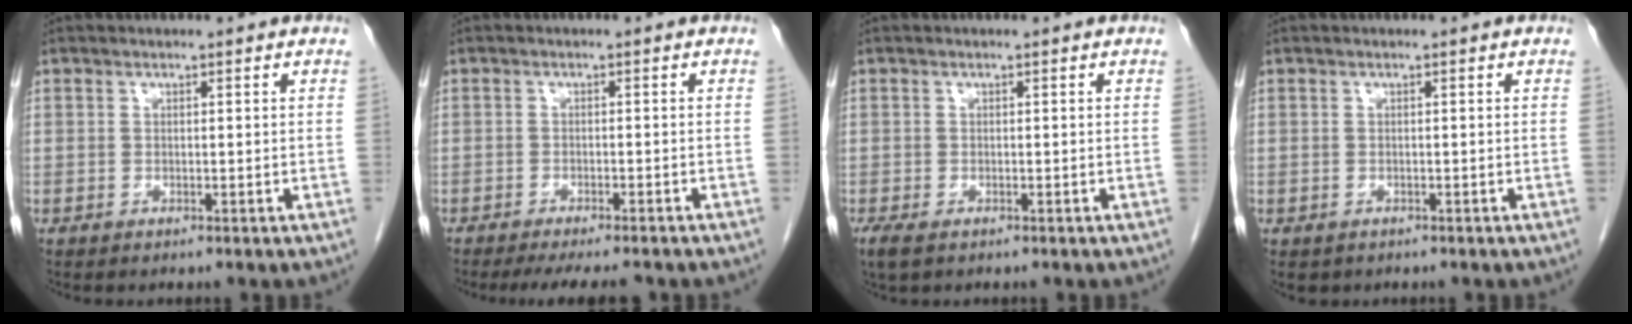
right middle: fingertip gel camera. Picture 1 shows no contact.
{"total": 8.5, "force": [-7.3, 1.2, 4.0], "torque": [-0.054, -0.015, -0.100]}
{"total": 2.9, "force": [-1.8, 1.2, 1.8], "torque": [-0.043, -0.010, -0.027]}
{"total": 1.3, "force": [-0.8, 1.0, 0.3], "torque": [-0.009, 0.001, -0.004]}